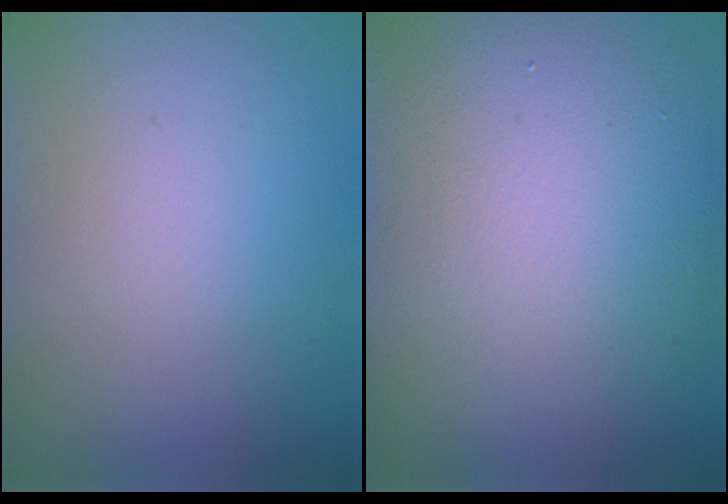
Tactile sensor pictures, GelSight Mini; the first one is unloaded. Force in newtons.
{"total": 14.9, "press": 14.9, "slide": 0.8}